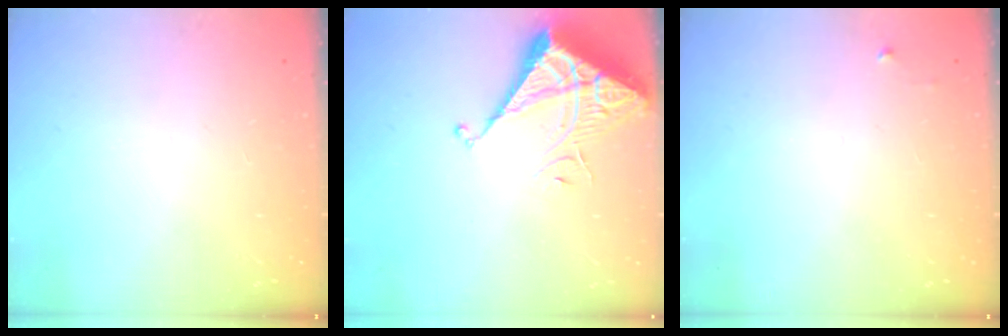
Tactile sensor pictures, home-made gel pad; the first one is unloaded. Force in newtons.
{"total": 7.0, "press": 7.0, "slide": 0.6}
{"total": 2.5, "press": 2.5, "slide": 0.4}